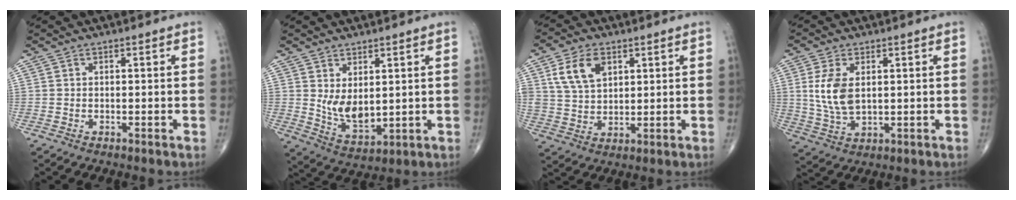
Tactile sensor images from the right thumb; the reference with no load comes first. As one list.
[{"total": 7.3, "force": [1.5, 3.9, 5.9], "torque": [-0.091, -0.028, 0.046]}, {"total": 9.1, "force": [3.8, 5.8, 5.8], "torque": [-0.096, -0.011, 0.076]}, {"total": 8.4, "force": [1.6, 4.7, 6.8], "torque": [-0.140, -0.009, 0.042]}]